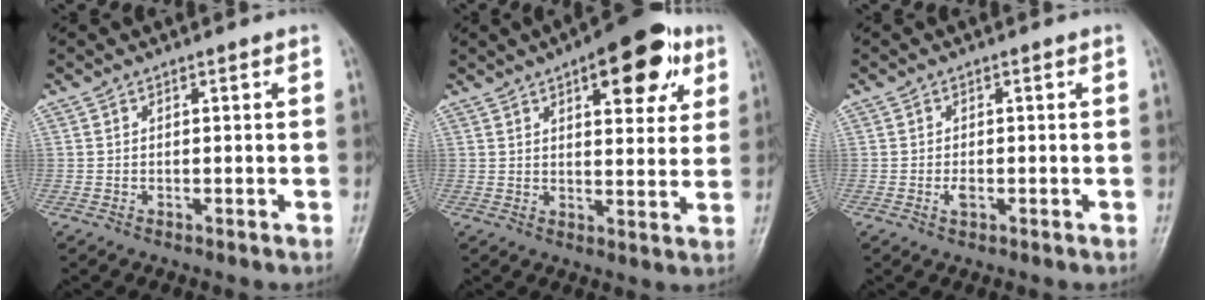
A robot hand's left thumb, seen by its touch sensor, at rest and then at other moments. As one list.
[{"total": 14.4, "force": [7.0, 6.2, 11.0], "torque": [-0.103, -0.014, 0.087]}, {"total": 1.6, "force": [-0.5, 0.9, 1.3], "torque": [-0.023, -0.001, -0.010]}]